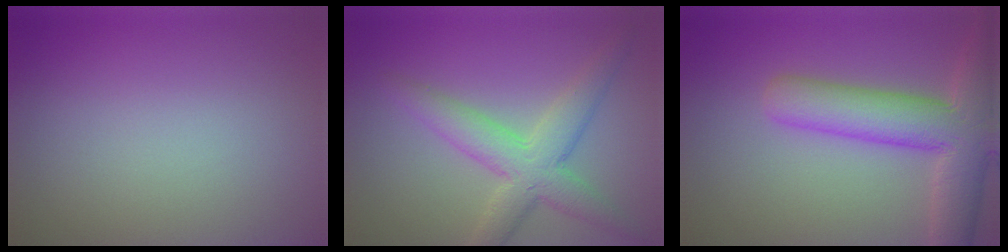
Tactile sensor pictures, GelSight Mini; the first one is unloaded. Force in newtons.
{"total": 5.0, "press": 5.0, "slide": 0.2}
{"total": 8.1, "press": 8.0, "slide": 0.7}